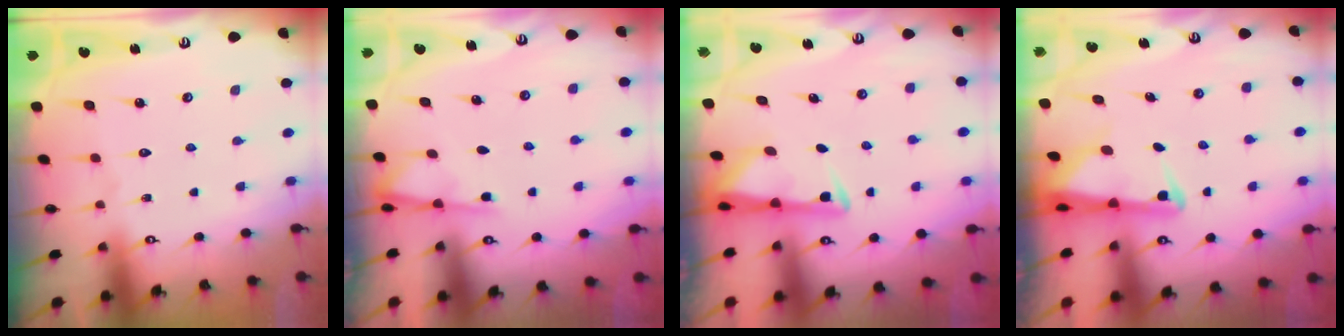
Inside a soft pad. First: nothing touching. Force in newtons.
{"total": 2.9, "press": 2.9, "slide": 0.5}
{"total": 3.4, "press": 3.4, "slide": 0.4}
{"total": 2.7, "press": 2.7, "slide": 0.4}